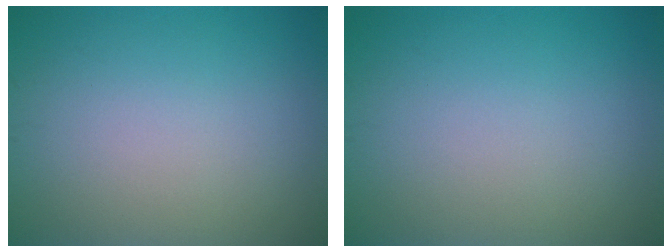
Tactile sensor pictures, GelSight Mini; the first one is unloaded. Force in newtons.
{"total": 0.0}